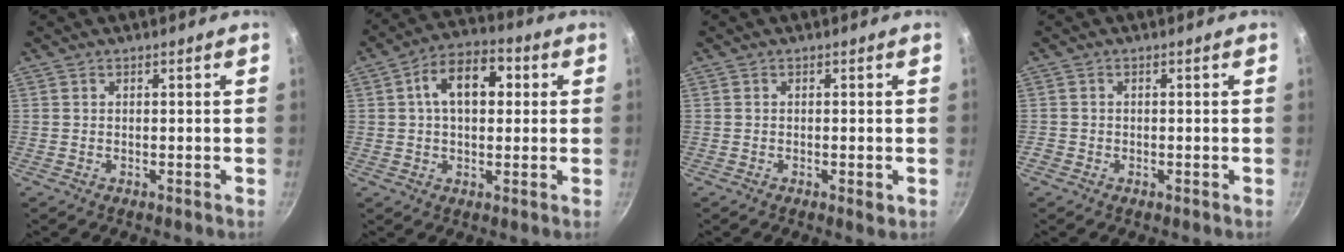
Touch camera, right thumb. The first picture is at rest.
{"total": 11.4, "force": [2.2, 7.0, 8.7], "torque": [-0.106, 0.021, 0.021]}
{"total": 1.4, "force": [-0.5, 0.4, 1.3], "torque": [-0.024, -0.003, -0.008]}
{"total": 1.0, "force": [-0.5, 0.8, 0.2], "torque": [-0.006, 0.002, -0.011]}